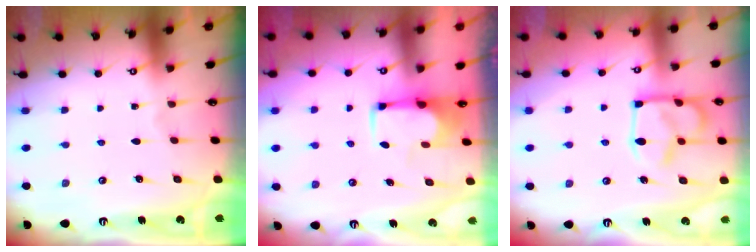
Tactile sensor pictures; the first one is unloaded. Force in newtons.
{"total": 1.9, "press": 1.6, "slide": 1.0}
{"total": 15.9, "press": 15.9, "slide": 1.2}